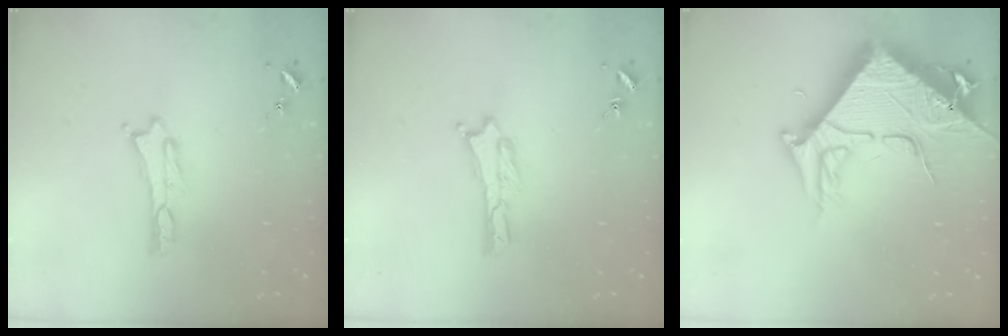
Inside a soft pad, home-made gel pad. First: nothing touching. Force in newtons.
{"total": 0.0}
{"total": 11.2, "press": 11.1, "slide": 1.1}